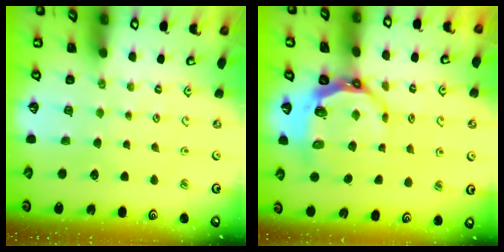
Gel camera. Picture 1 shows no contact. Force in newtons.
{"total": 7.0, "press": 6.2, "slide": 3.2}